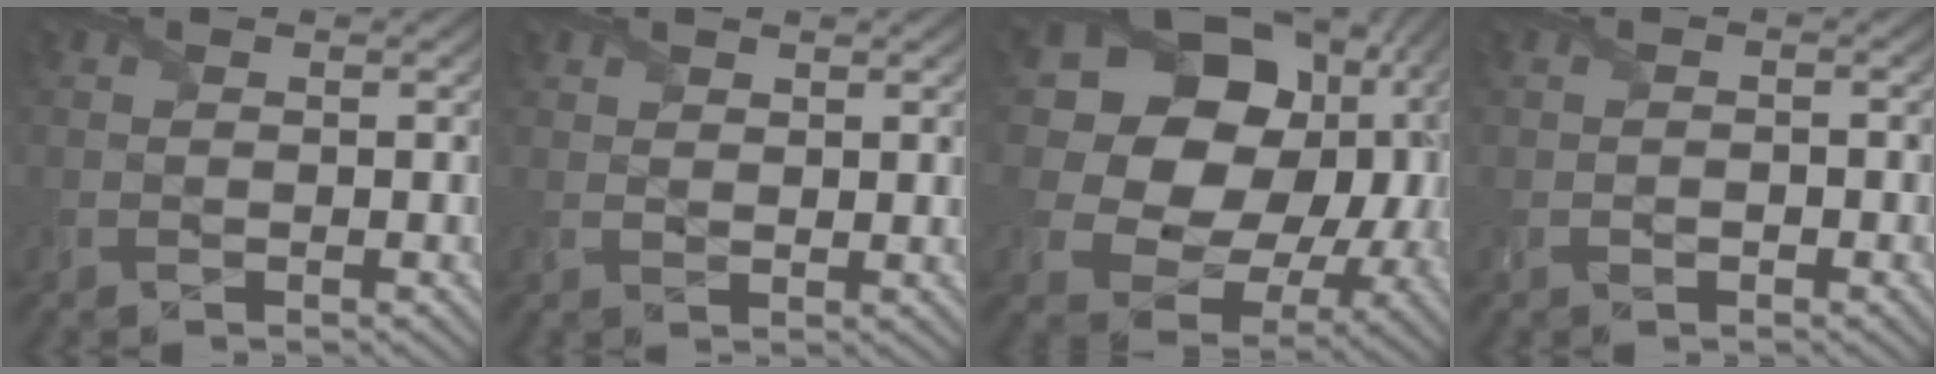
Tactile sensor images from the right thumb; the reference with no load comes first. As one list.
[{"total": 1.6, "force": [1.3, 1.0, 0.4], "torque": [-0.011, -0.002, 0.028]}, {"total": 20.2, "force": [5.3, 16.3, 10.7], "torque": [-0.241, 0.020, 0.103]}, {"total": 0.7, "force": [-0.6, 0.3, 0.3], "torque": [-0.002, 0.002, -0.011]}]